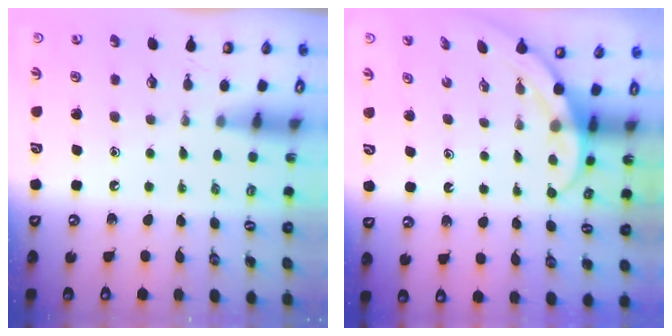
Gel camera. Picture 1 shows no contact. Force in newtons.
{"total": 4.8, "press": 4.8, "slide": 0.3}